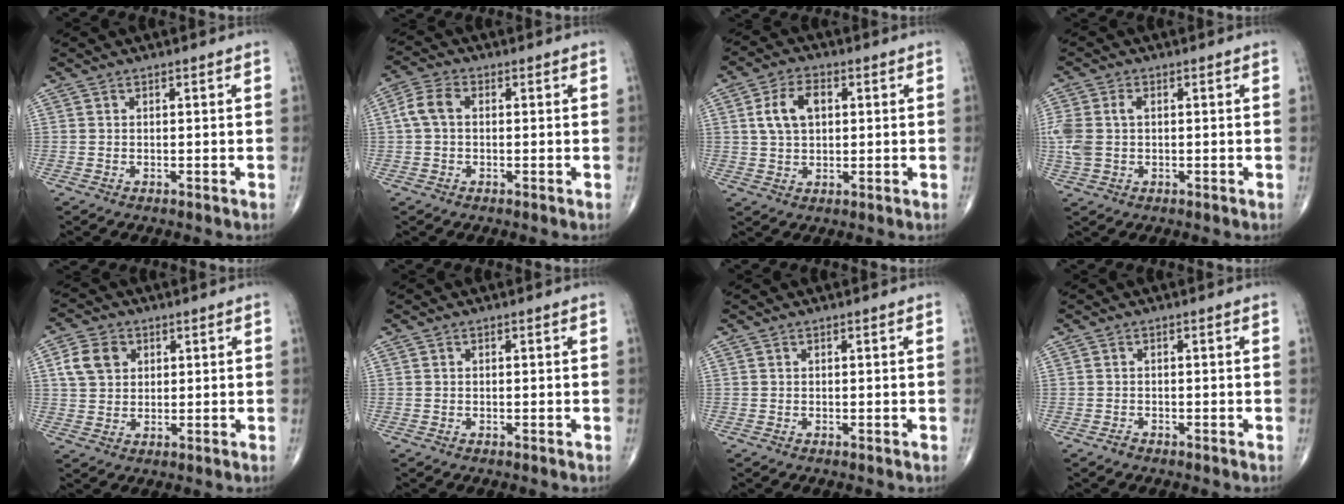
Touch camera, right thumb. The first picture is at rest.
{"total": 4.8, "force": [0.3, 3.1, 3.6], "torque": [-0.078, 0.015, -0.001]}
{"total": 7.4, "force": [1.7, 4.6, 5.6], "torque": [-0.098, 0.008, 0.030]}
{"total": 6.5, "force": [0.4, 4.4, 4.9], "torque": [-0.132, 0.018, 0.011]}
{"total": 6.8, "force": [2.2, 5.3, 3.6], "torque": [-0.051, 0.001, 0.039]}
{"total": 0.0}
{"total": 0.0}
{"total": 0.7, "force": [-0.6, 0.3, 0.1], "torque": [-0.003, 0.000, -0.016]}